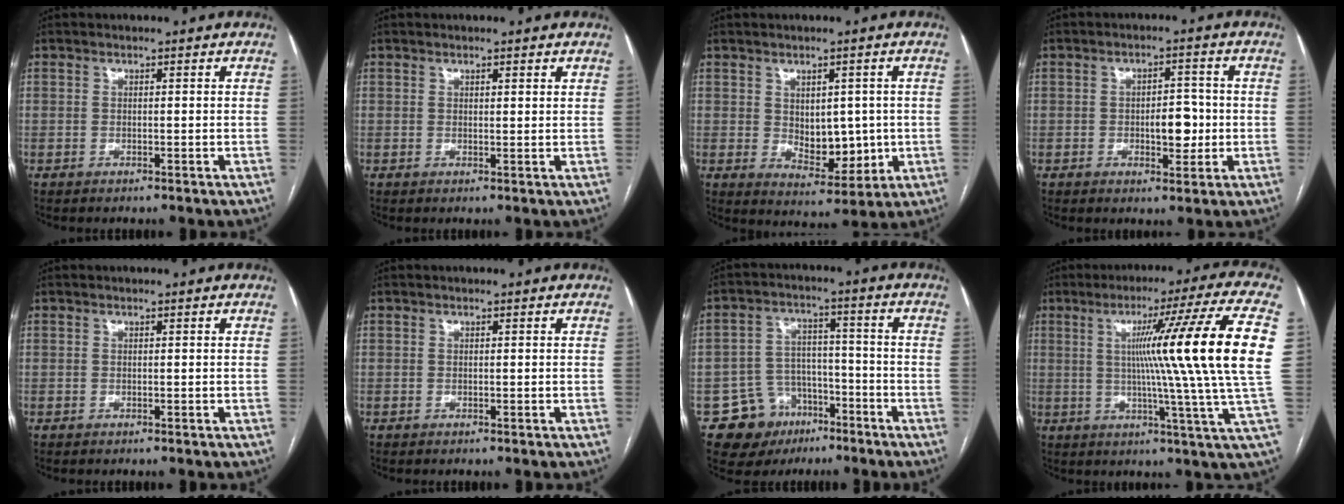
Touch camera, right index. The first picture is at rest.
{"total": 1.3, "force": [1.0, 0.2, 0.8], "torque": [-0.013, 0.001, 0.014]}
{"total": 7.4, "force": [0.1, 4.3, 6.1], "torque": [-0.082, -0.001, 0.019]}
{"total": 5.2, "force": [-0.7, 2.5, 4.5], "torque": [-0.061, 0.006, -0.006]}
{"total": 0.0}
{"total": 0.0}
{"total": 9.3, "force": [-5.3, 7.4, 1.7], "torque": [-0.021, 0.034, -0.072]}
{"total": 20.4, "force": [3.1, -3.1, 19.9], "torque": [-0.255, -0.003, 0.029]}